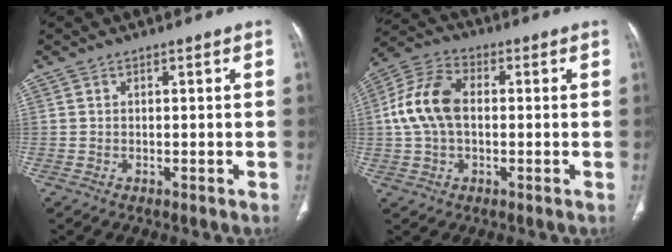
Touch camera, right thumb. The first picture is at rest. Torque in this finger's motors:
{"motor_torque": [-0.23, 0.80, 1.07, -0.39, 0.13]}